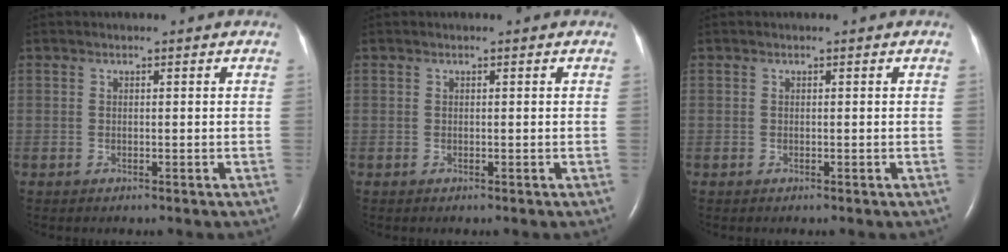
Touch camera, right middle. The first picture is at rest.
{"total": 0.0}
{"total": 0.0}